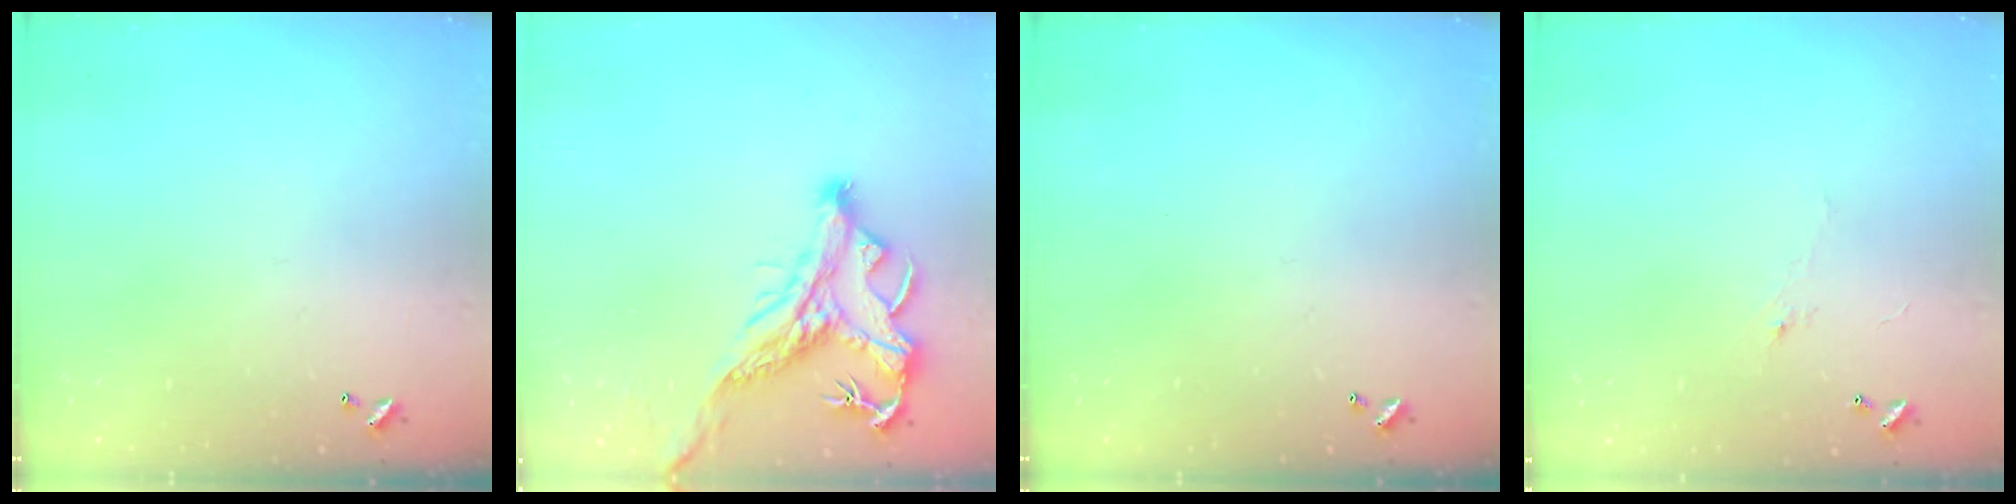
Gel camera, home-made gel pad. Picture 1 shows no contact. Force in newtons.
{"total": 2.9, "press": 2.5, "slide": 1.4}
{"total": 0.0}
{"total": 1.2, "press": 0.8, "slide": 0.8}